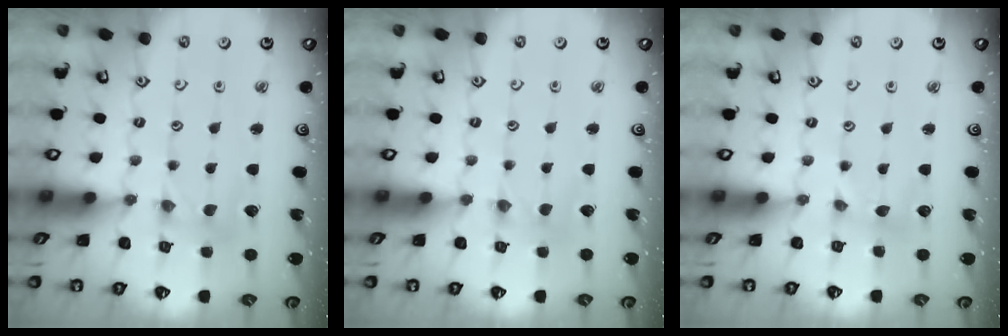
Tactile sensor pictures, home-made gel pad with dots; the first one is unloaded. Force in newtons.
{"total": 0.0}
{"total": 1.7, "press": 1.6, "slide": 0.2}